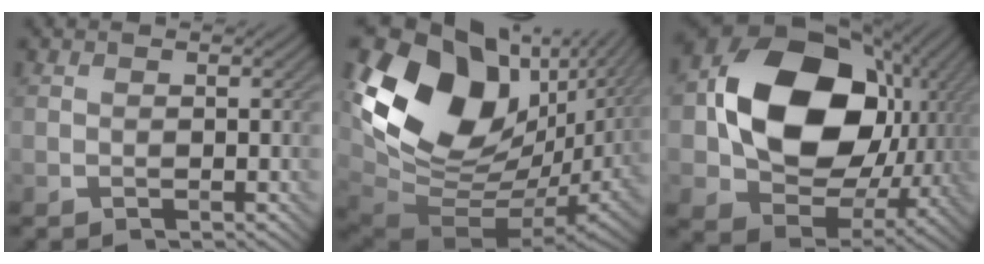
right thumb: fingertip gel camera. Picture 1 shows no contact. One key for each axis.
{"total": 18.6, "fx": 5.5, "fy": 12.6, "fz": 12.6, "tx": -0.256, "ty": -0.019, "tz": 0.122}
{"total": 17.8, "fx": 1.9, "fy": 13.8, "fz": 11.1, "tx": -0.207, "ty": -0.013, "tz": 0.038}